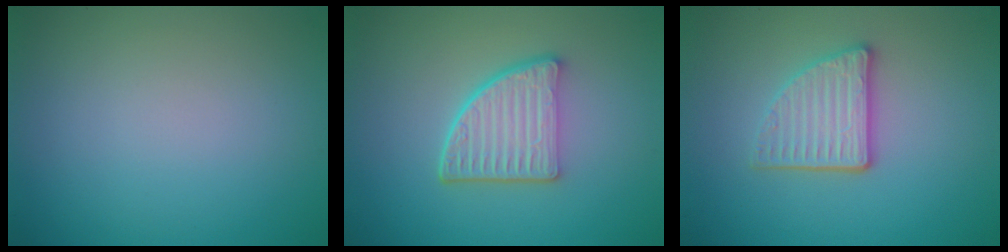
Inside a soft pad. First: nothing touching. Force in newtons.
{"total": 5.0, "press": 3.7, "slide": 3.4}
{"total": 3.6, "press": 3.0, "slide": 1.9}